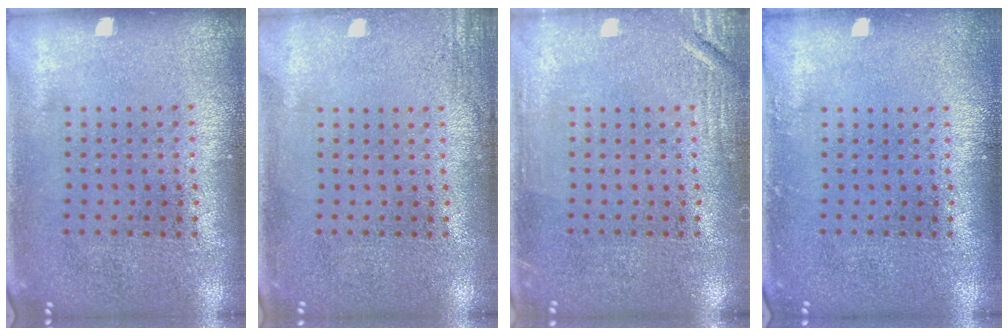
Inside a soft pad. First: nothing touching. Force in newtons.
{"total": 1.8, "press": 1.8, "slide": 0.2}
{"total": 2.3, "press": 2.2, "slide": 0.4}
{"total": 0.7, "press": 0.7, "slide": 0.1}